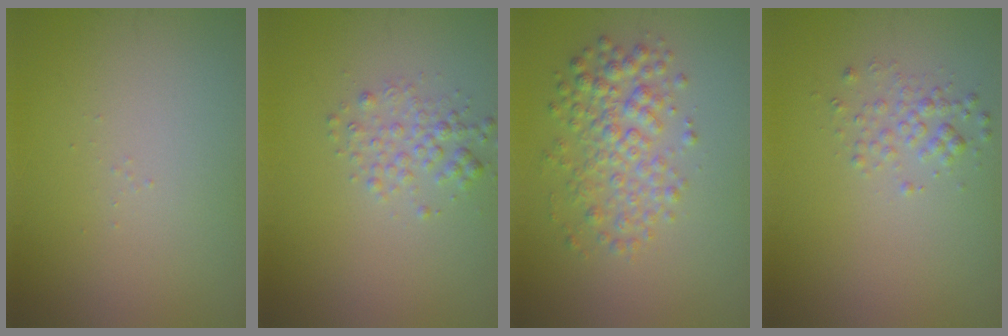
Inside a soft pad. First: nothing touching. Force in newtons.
{"total": 2.0, "press": 2.0, "slide": 0.1}
{"total": 3.8, "press": 3.8, "slide": 0.1}
{"total": 1.5, "press": 1.5, "slide": 0.1}